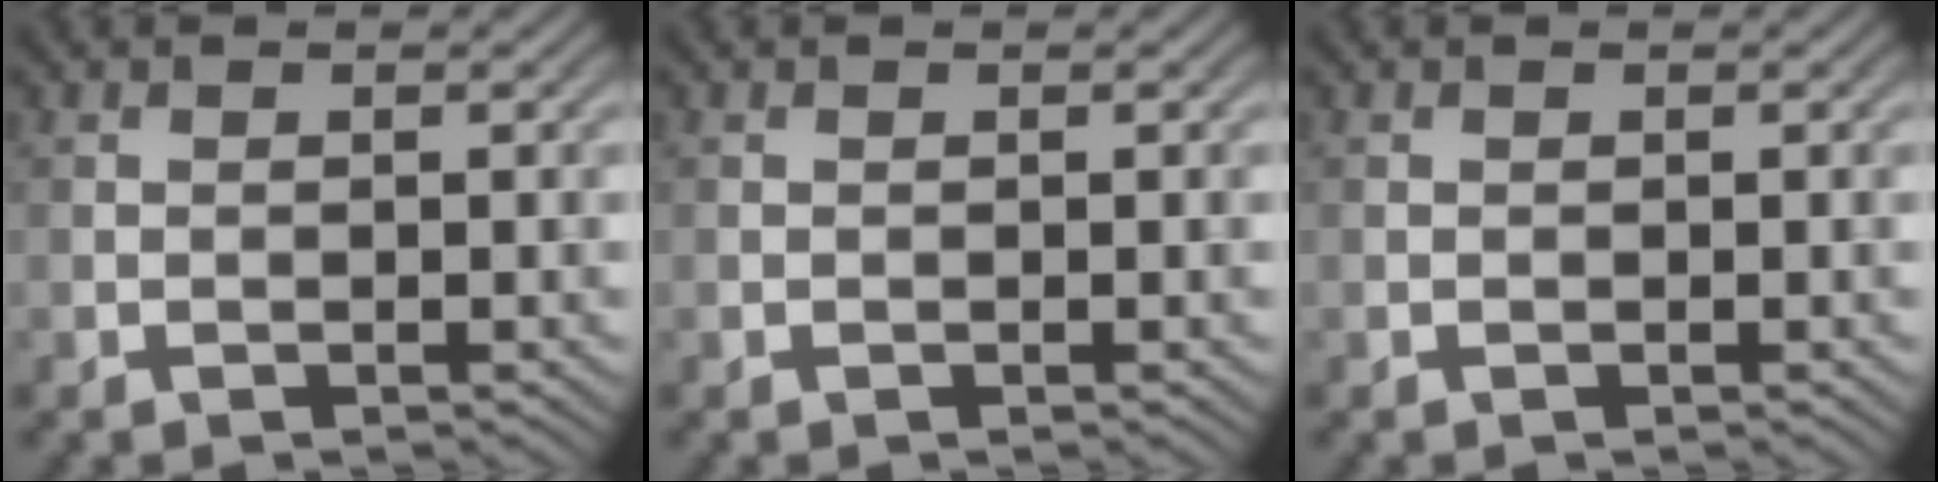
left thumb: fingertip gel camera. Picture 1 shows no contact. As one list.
[{"total": 0.0}, {"total": 0.0}]